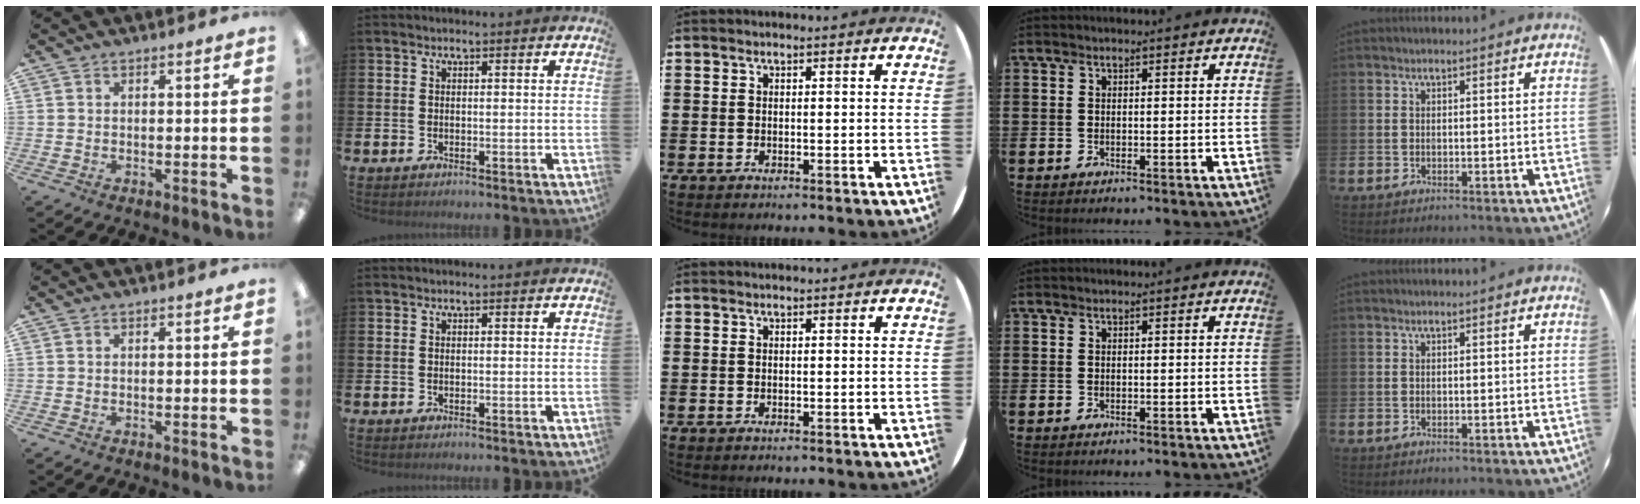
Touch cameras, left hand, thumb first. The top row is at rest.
{}